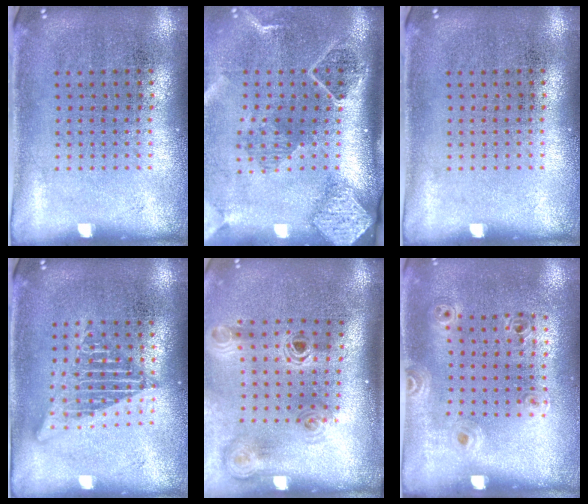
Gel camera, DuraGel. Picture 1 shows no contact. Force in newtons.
{"total": 2.7, "press": 2.0, "slide": 1.9}
{"total": 0.0}
{"total": 1.7, "press": 1.7, "slide": 0.2}
{"total": 1.4, "press": 1.2, "slide": 0.8}
{"total": 1.1, "press": 1.0, "slide": 0.5}